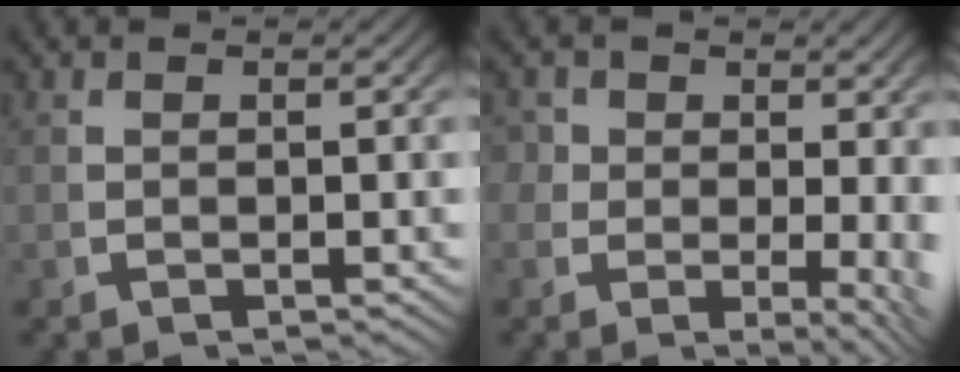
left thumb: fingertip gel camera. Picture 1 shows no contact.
{"total": 5.2, "force": [0.2, 3.7, 3.7], "torque": [-0.060, -0.031, 0.014]}